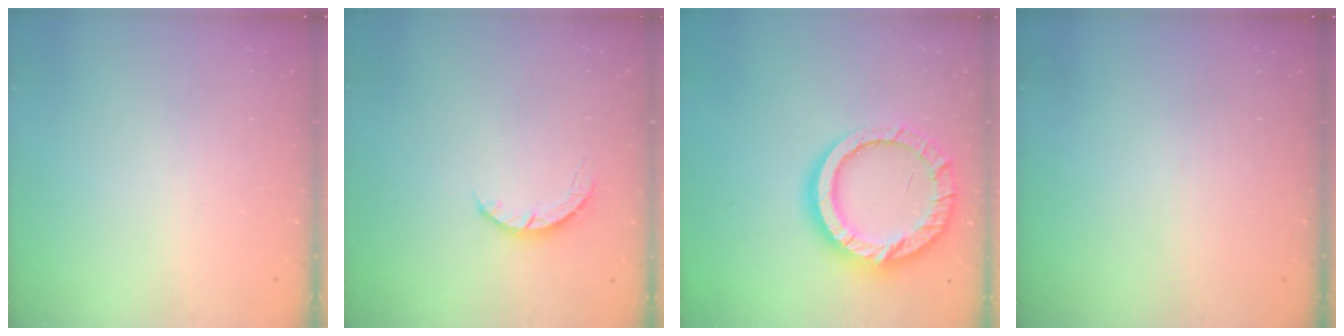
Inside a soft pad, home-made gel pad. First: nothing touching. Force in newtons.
{"total": 2.7, "press": 2.7, "slide": 0.4}
{"total": 16.4, "press": 16.3, "slide": 1.6}
{"total": 0.0}